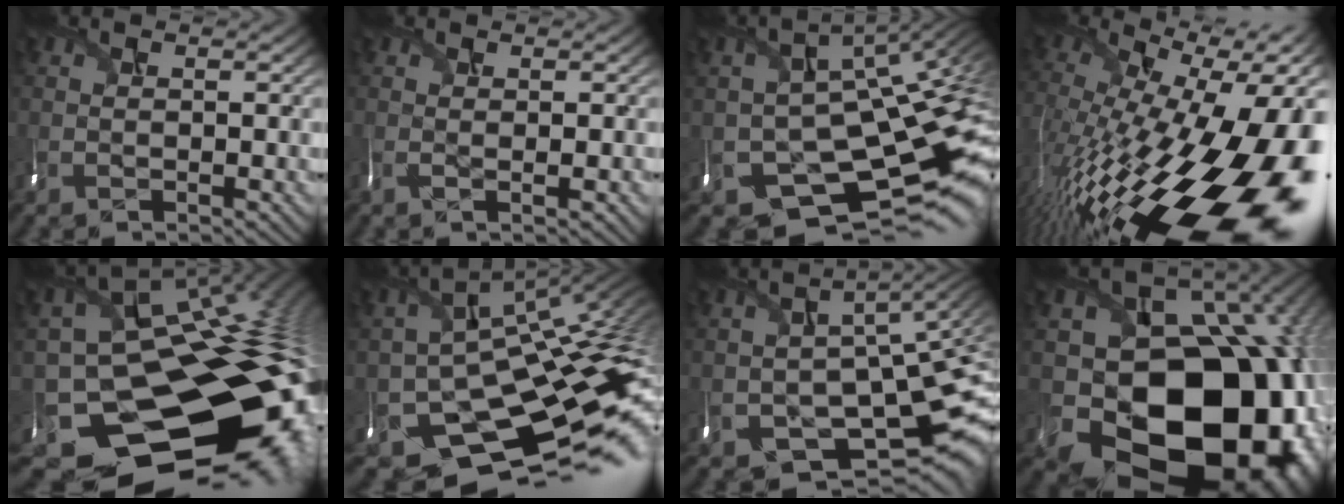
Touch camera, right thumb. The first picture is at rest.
{"total": 1.0, "force": [0.1, 0.1, 1.0], "torque": [-0.012, 0.003, 0.004]}
{"total": 14.2, "force": [-4.2, 8.3, 10.8], "torque": [-0.186, -0.041, -0.039]}
{"total": 20.3, "force": [-5.5, 8.2, 17.8], "torque": [-0.267, -0.006, -0.098]}
{"total": 19.3, "force": [-6.3, 13.8, 12.0], "torque": [-0.182, -0.029, -0.063]}
{"total": 15.8, "force": [-4.7, 9.3, 11.9], "torque": [-0.209, -0.052, -0.054]}
{"total": 12.2, "force": [-5.3, 6.1, 9.1], "torque": [-0.157, -0.040, -0.065]}
{"total": 22.3, "force": [-4.6, 17.9, 12.5], "torque": [-0.189, -0.059, -0.055]}